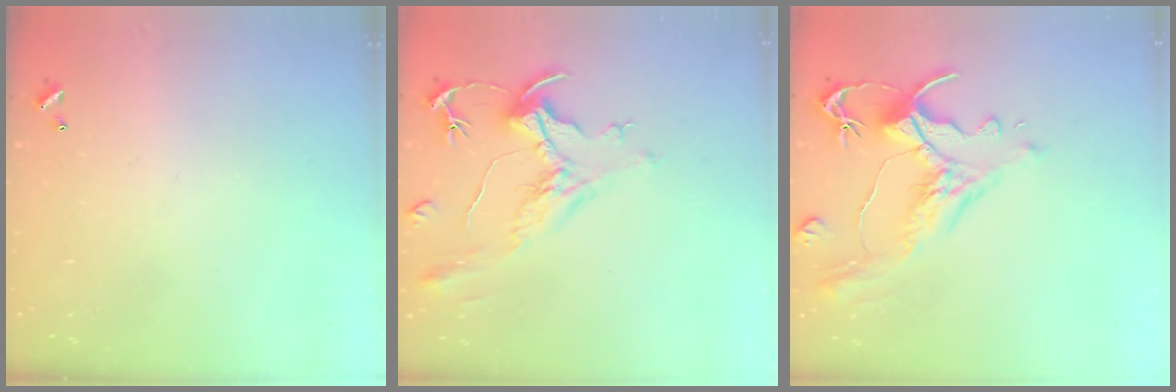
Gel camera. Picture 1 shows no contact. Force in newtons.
{"total": 2.1, "press": 1.6, "slide": 1.4}
{"total": 1.6, "press": 0.4, "slide": 1.5}